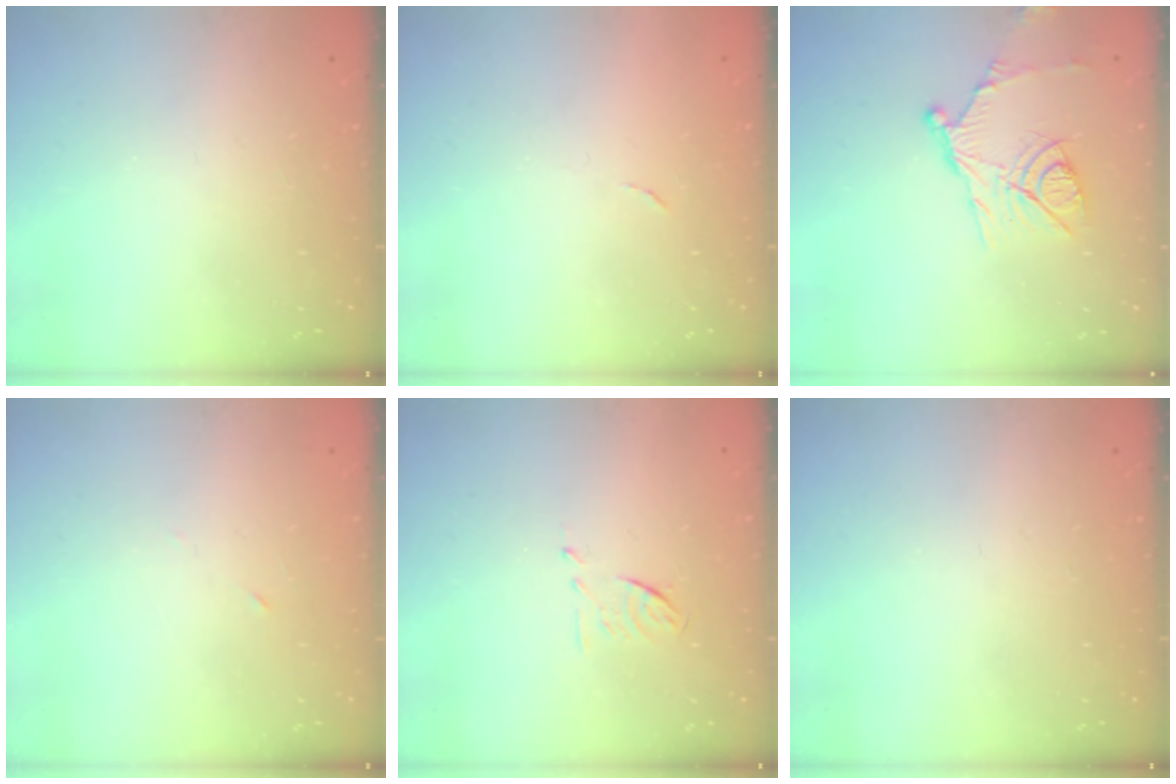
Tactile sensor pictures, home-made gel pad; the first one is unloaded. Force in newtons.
{"total": 3.8, "press": 3.8, "slide": 0.2}
{"total": 12.8, "press": 12.8, "slide": 0.8}
{"total": 2.7, "press": 2.5, "slide": 1.0}
{"total": 5.1, "press": 5.0, "slide": 1.1}
{"total": 0.0}